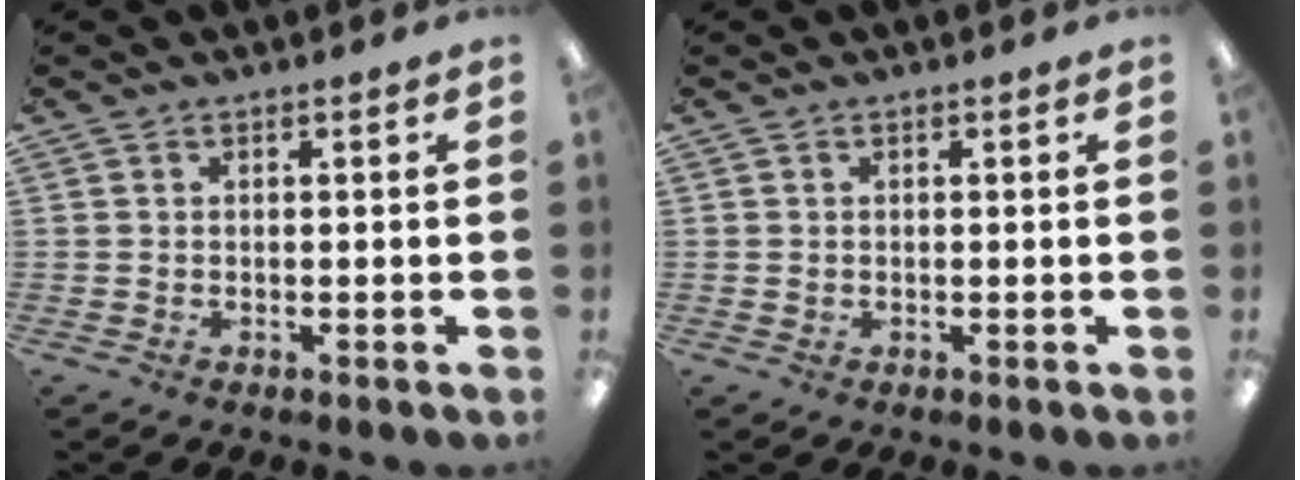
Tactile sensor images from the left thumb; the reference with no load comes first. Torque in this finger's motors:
{"motor_torque": [-0.08, 0.00, 0.16, -0.16, 0.00]}